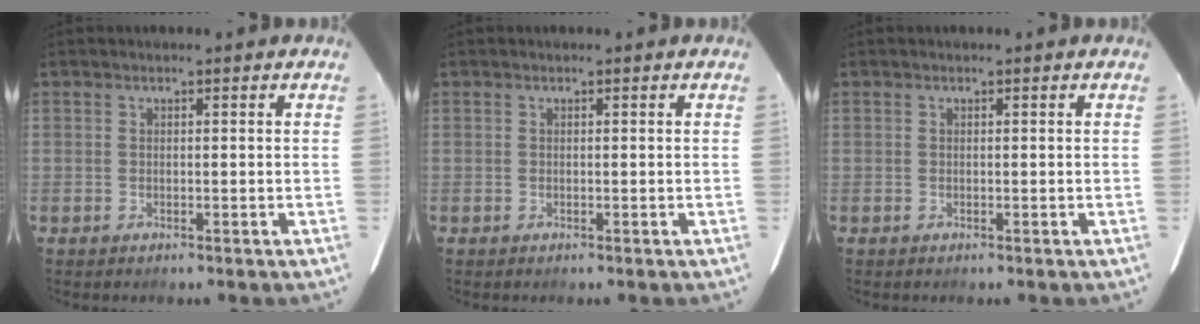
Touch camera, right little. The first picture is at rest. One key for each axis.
{"total": 0.0}
{"total": 0.0}